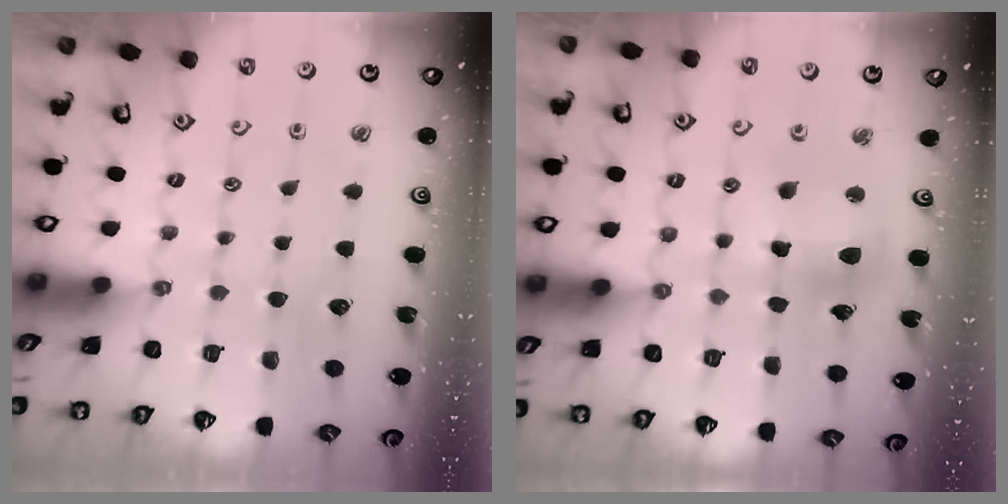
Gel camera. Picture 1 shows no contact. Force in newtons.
{"total": 11.5, "press": 11.4, "slide": 1.5}